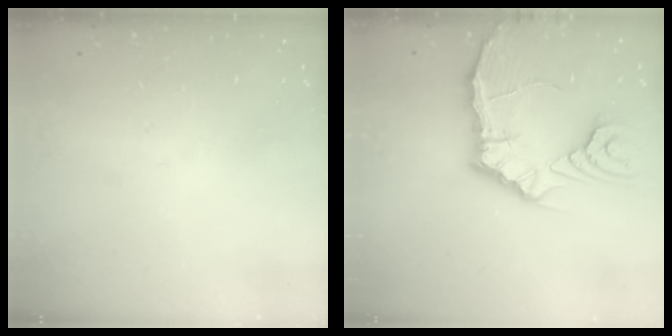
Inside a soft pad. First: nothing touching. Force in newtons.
{"total": 15.9, "press": 15.8, "slide": 2.1}